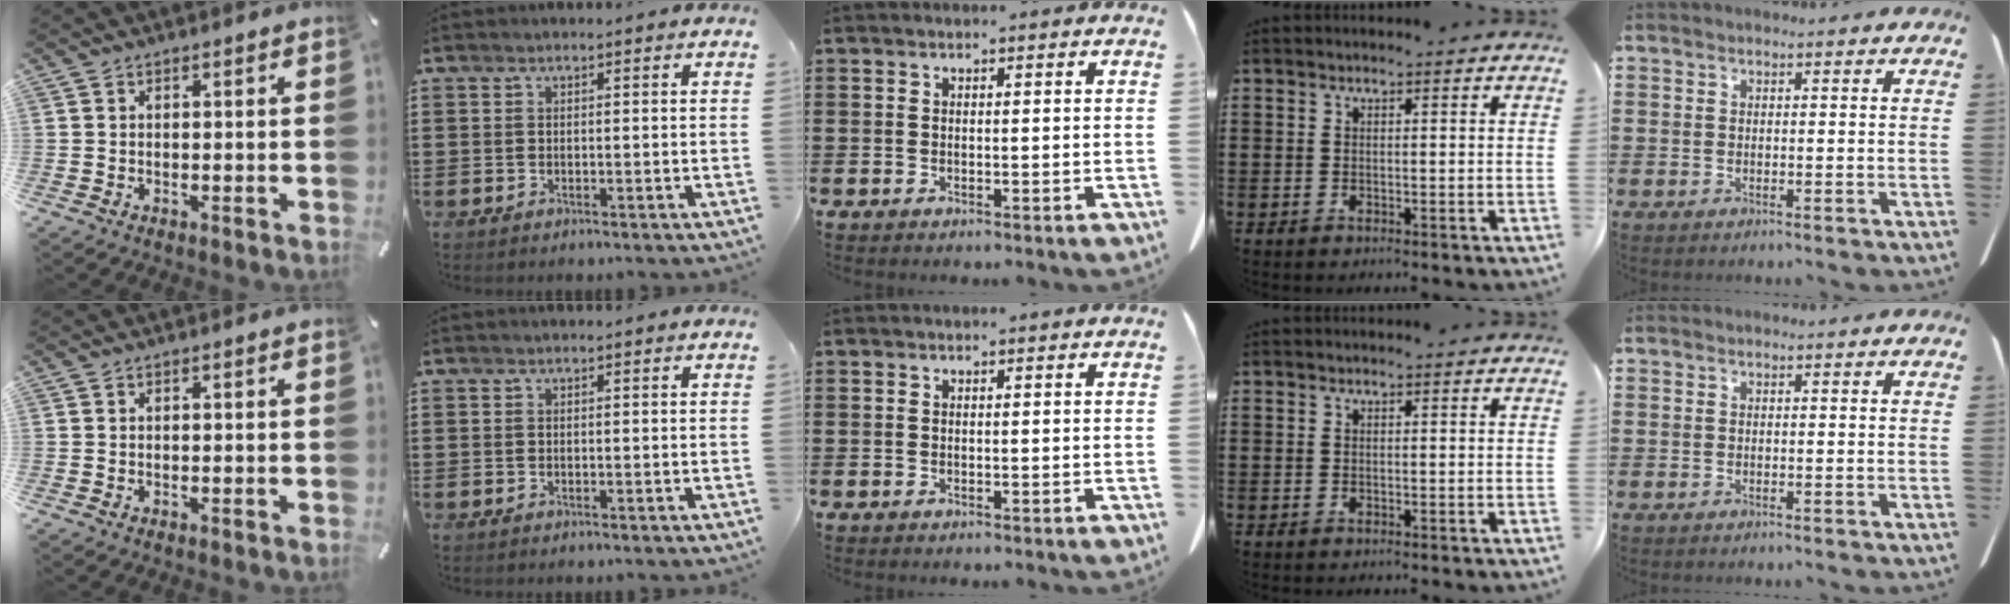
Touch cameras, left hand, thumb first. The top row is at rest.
{}